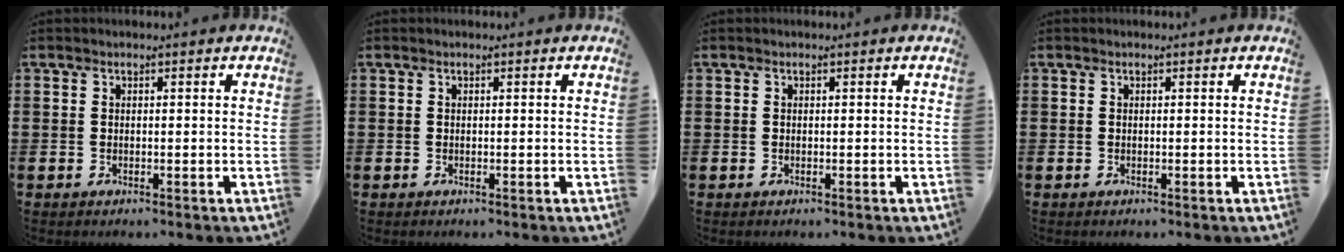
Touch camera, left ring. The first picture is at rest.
{"total": 0.0}
{"total": 0.0}
{"total": 0.0}